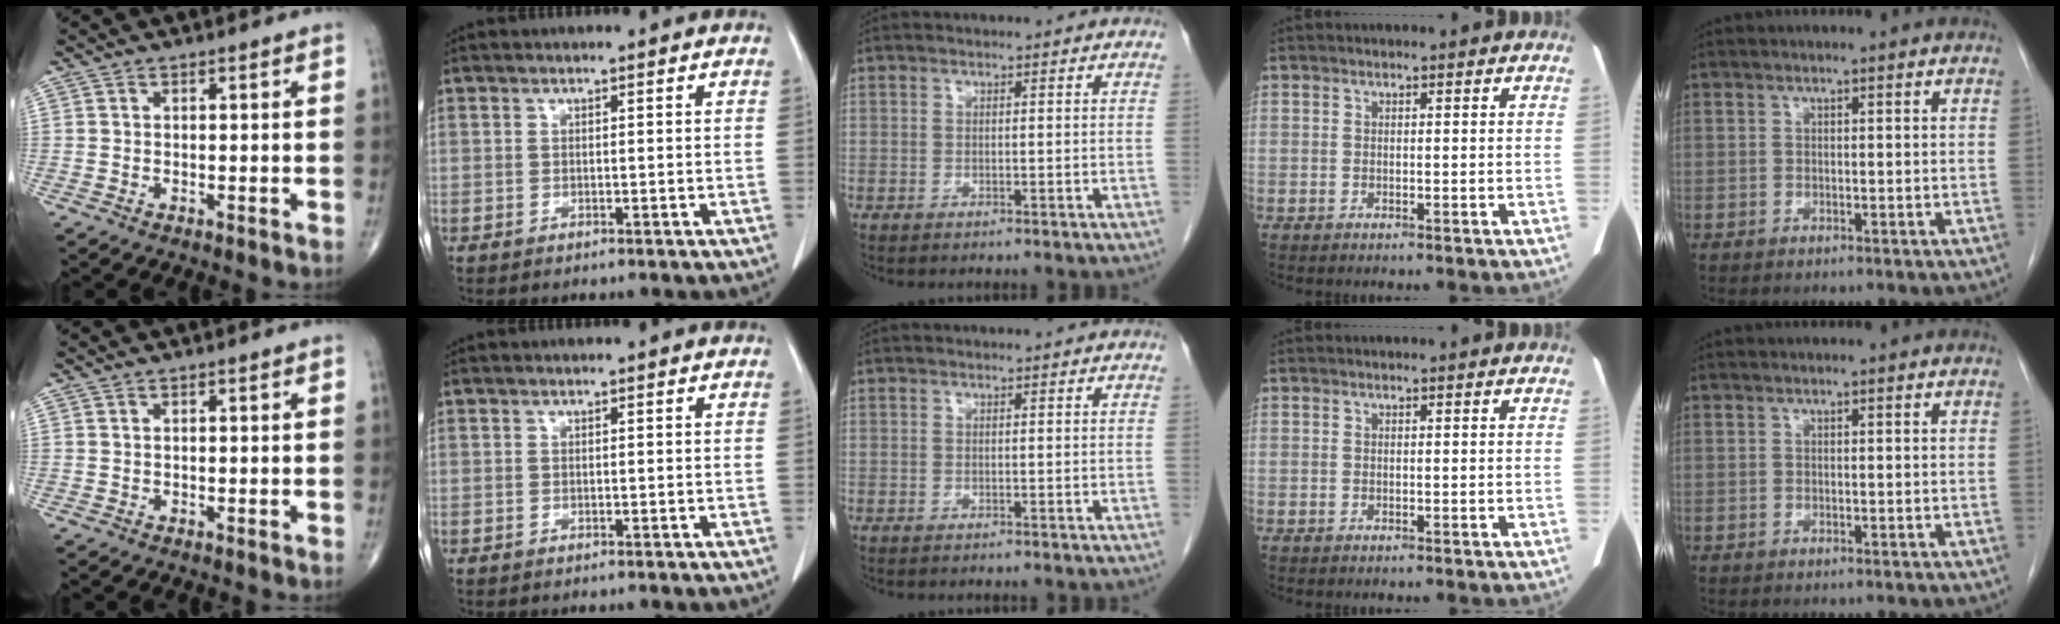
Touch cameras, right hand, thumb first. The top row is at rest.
{}